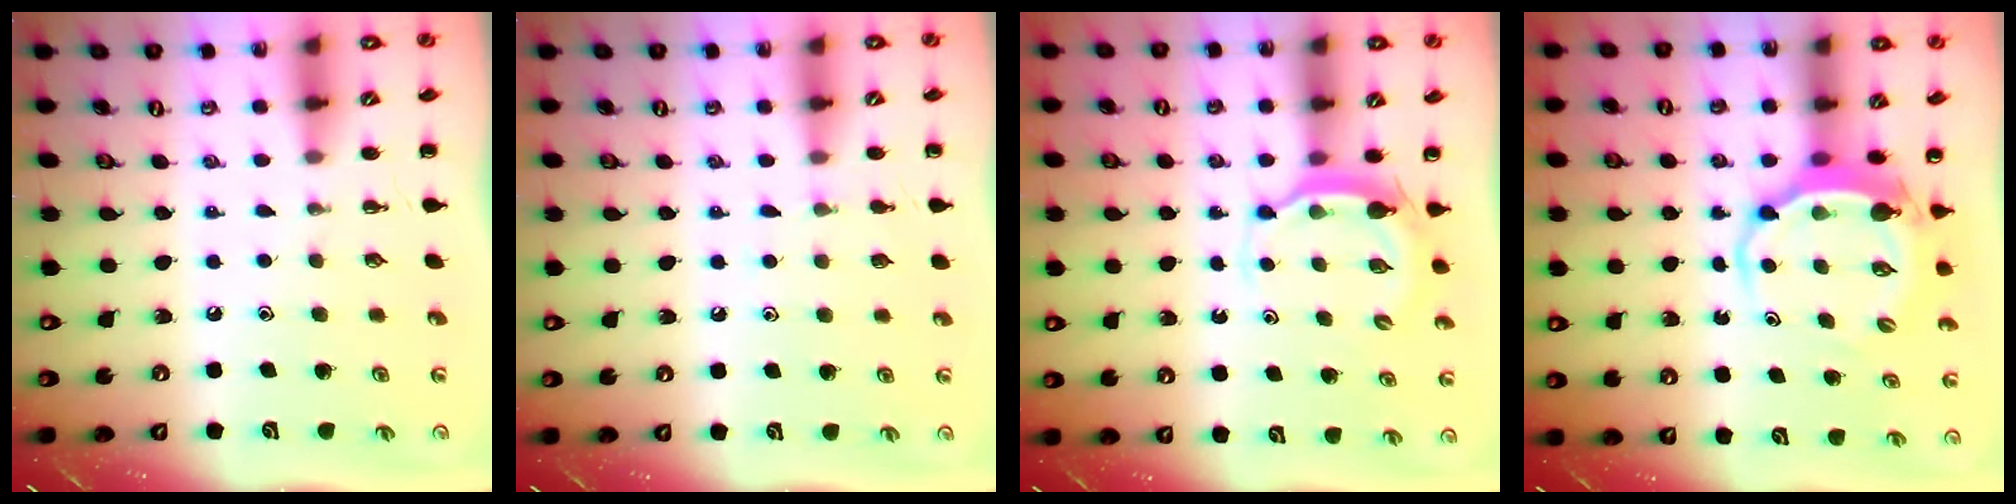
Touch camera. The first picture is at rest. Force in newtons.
{"total": 4.0, "press": 3.8, "slide": 1.2}
{"total": 4.8, "press": 4.8, "slide": 0.5}
{"total": 6.4, "press": 6.2, "slide": 1.3}